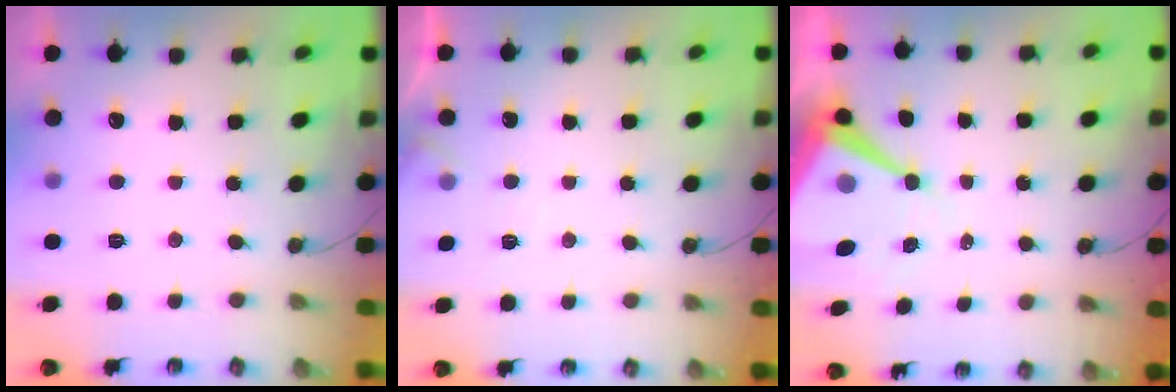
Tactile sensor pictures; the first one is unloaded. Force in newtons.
{"total": 4.4, "press": 4.3, "slide": 0.7}
{"total": 12.4, "press": 12.4, "slide": 1.1}